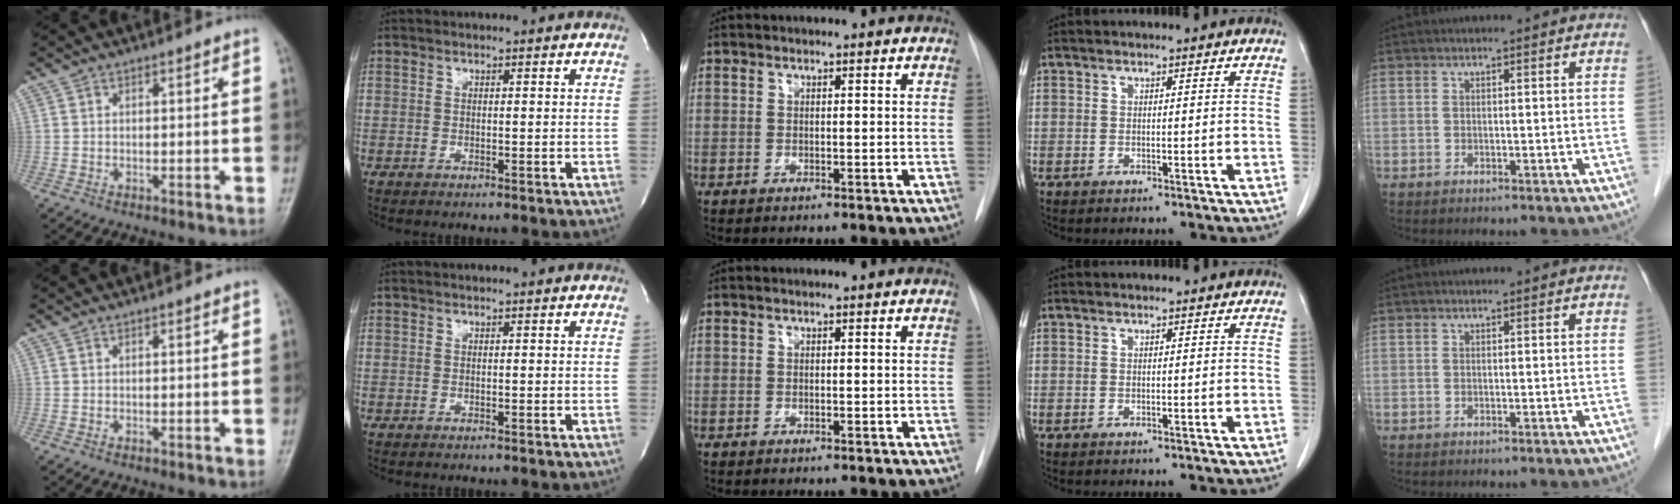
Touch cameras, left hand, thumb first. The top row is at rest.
{}